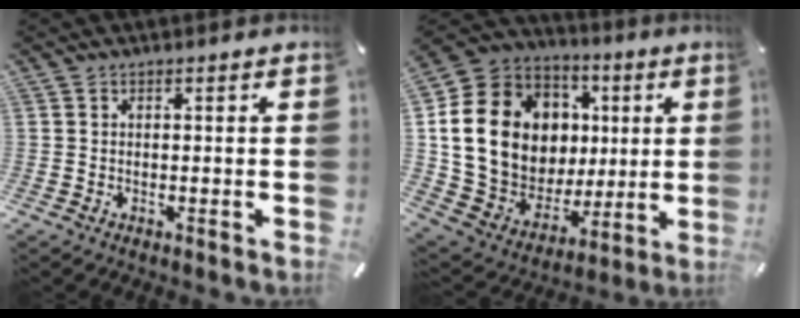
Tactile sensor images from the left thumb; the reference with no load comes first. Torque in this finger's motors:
{"motor_torque": [2.45, 2.44, 1.67, -1.10, 0.35]}